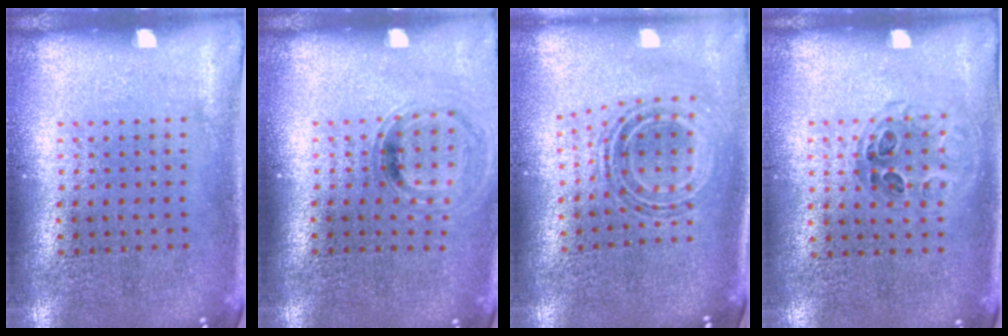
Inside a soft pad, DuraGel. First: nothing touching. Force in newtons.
{"total": 0.8, "press": 0.8, "slide": 0.2}
{"total": 0.9, "press": 0.8, "slide": 0.3}
{"total": 1.0, "press": 0.8, "slide": 0.5}